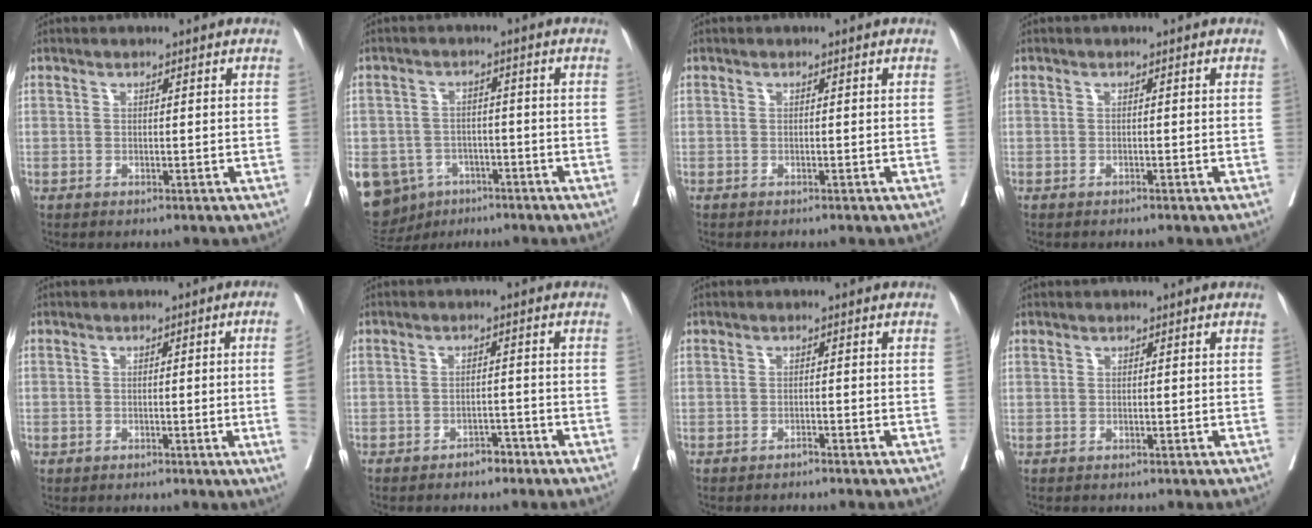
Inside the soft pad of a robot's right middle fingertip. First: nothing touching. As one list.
[{"total": 17.1, "force": [-8.4, 13.4, 6.5], "torque": [-0.188, 0.005, -0.115]}, {"total": 1.4, "force": [-1.3, 0.3, 0.6], "torque": [-0.006, -0.001, -0.018]}, {"total": 1.1, "force": [-1.0, 0.2, 0.4], "torque": [-0.006, 0.000, -0.016]}, {"total": 4.3, "force": [-1.0, -0.8, 4.2], "torque": [-0.045, 0.000, -0.015]}, {"total": 3.2, "force": [-2.6, 1.3, 1.3], "torque": [-0.014, 0.005, -0.038]}, {"total": 1.5, "force": [-1.4, 0.0, 0.5], "torque": [-0.005, 0.001, -0.019]}, {"total": 0.6, "force": [-0.1, 0.6, -0.1], "torque": [0.008, 0.005, -0.006]}]